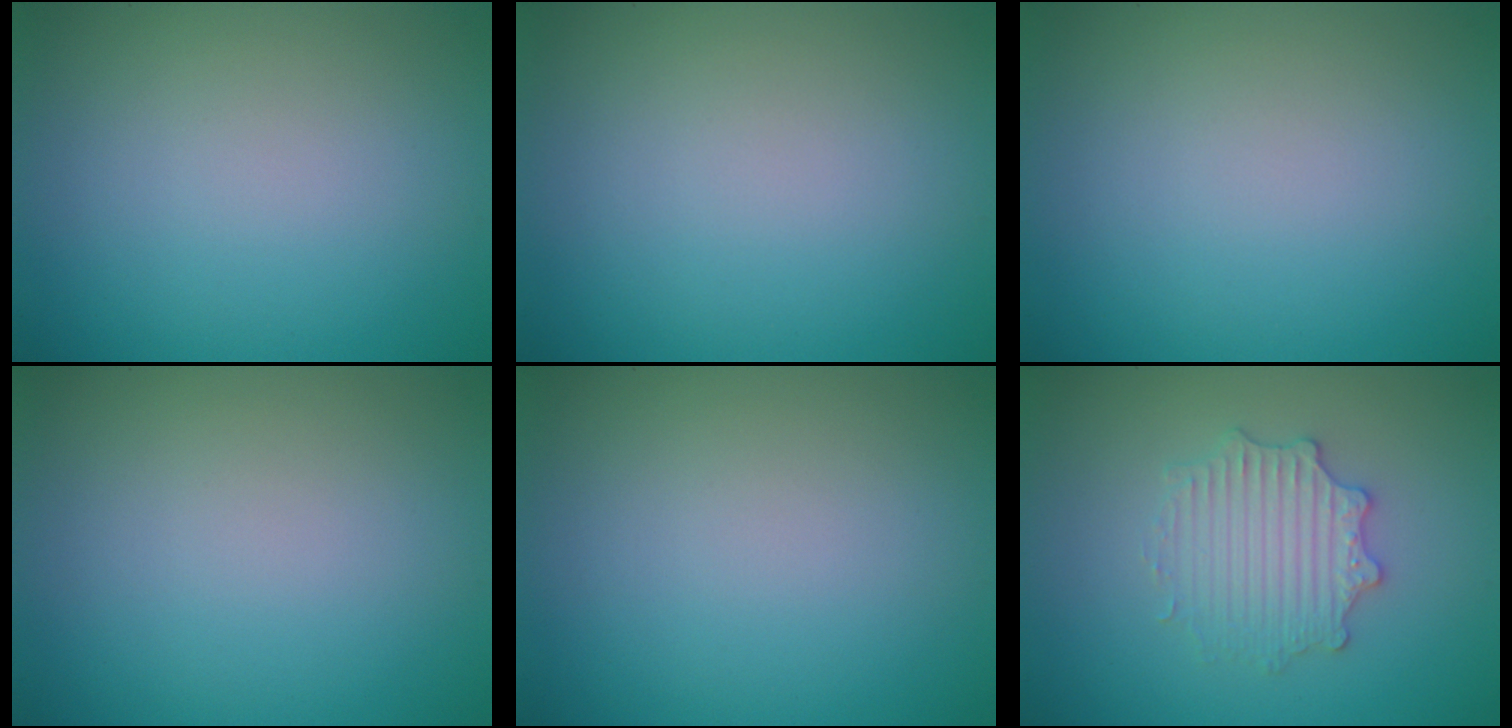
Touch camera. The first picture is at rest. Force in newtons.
{"total": 0.0}
{"total": 0.0}
{"total": 0.0}
{"total": 0.0}
{"total": 3.0, "press": 2.9, "slide": 0.4}